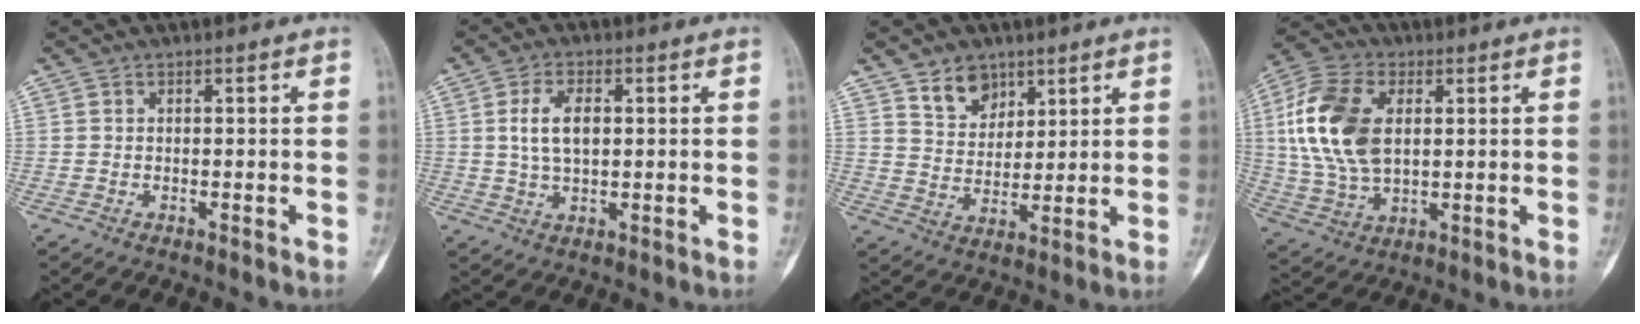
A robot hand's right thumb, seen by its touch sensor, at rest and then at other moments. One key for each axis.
{"total": 6.5, "fx": 1.0, "fy": 3.6, "fz": 5.3, "tx": -0.095, "ty": 0.003, "tz": 0.019}
{"total": 7.3, "fx": 4.7, "fy": 5.0, "fz": 2.5, "tx": -0.016, "ty": -0.033, "tz": 0.090}
{"total": 16.4, "fx": 2.9, "fy": 10.0, "fz": 12.6, "tx": -0.258, "ty": 0.003, "tz": 0.054}